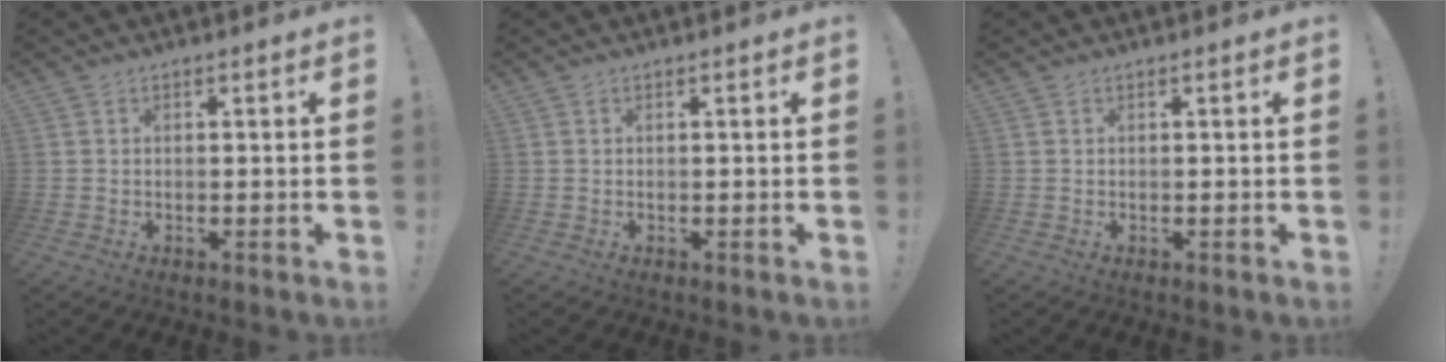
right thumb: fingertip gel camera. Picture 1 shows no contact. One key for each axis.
{"total": 0.0}
{"total": 0.0}